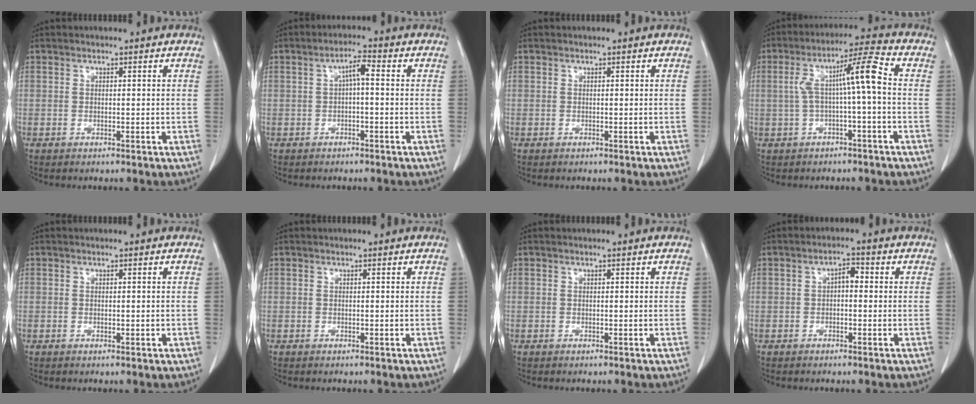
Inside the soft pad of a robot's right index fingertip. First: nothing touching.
{"total": 3.0, "force": [0.1, 0.6, 3.0], "torque": [-0.051, 0.012, 0.001]}
{"total": 0.0}
{"total": 8.0, "force": [0.1, 0.3, 8.0], "torque": [-0.144, 0.036, 0.004]}
{"total": 0.0}
{"total": 0.0}
{"total": 0.0}
{"total": 2.4, "force": [0.0, 1.1, 2.1], "torque": [-0.028, 0.010, -0.003]}